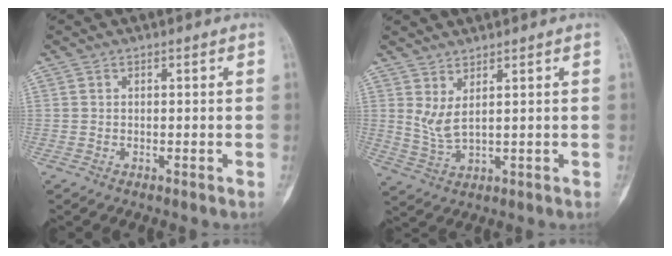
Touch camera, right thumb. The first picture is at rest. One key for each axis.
{"total": 4.6, "fx": 2.0, "fy": 1.1, "fz": 4.0, "tx": -0.090, "ty": -0.020, "tz": 0.051}